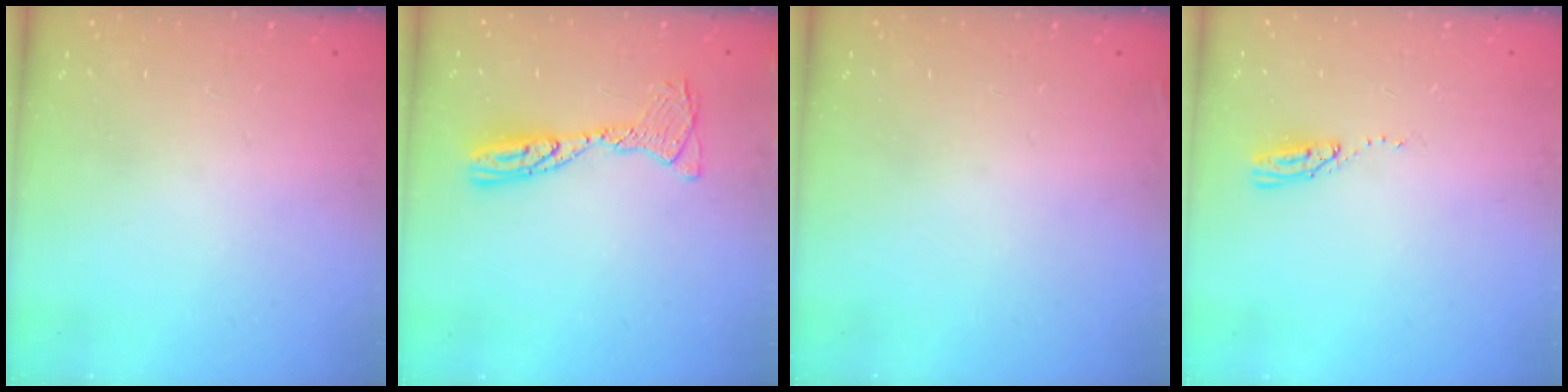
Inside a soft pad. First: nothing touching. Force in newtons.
{"total": 11.6, "press": 11.5, "slide": 1.2}
{"total": 2.5, "press": 2.4, "slide": 0.8}
{"total": 3.7, "press": 3.7, "slide": 0.3}